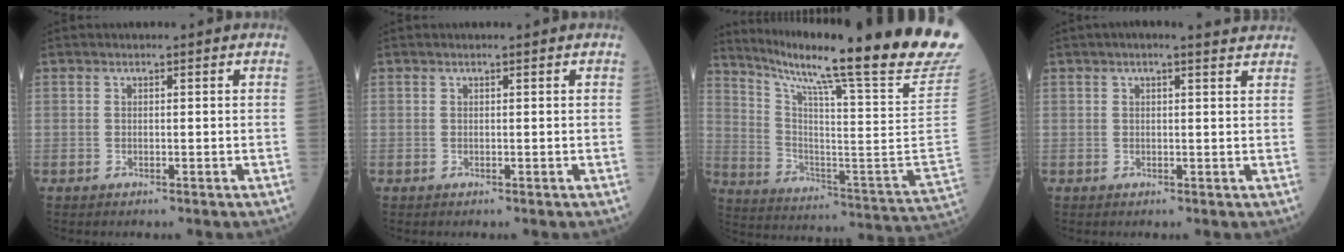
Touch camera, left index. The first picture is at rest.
{"total": 0.0}
{"total": 30.9, "force": [25.1, -1.7, 18.0], "torque": [-0.292, -0.105, 0.350]}
{"total": 4.8, "force": [4.0, 0.6, 2.6], "torque": [-0.039, 0.023, 0.042]}